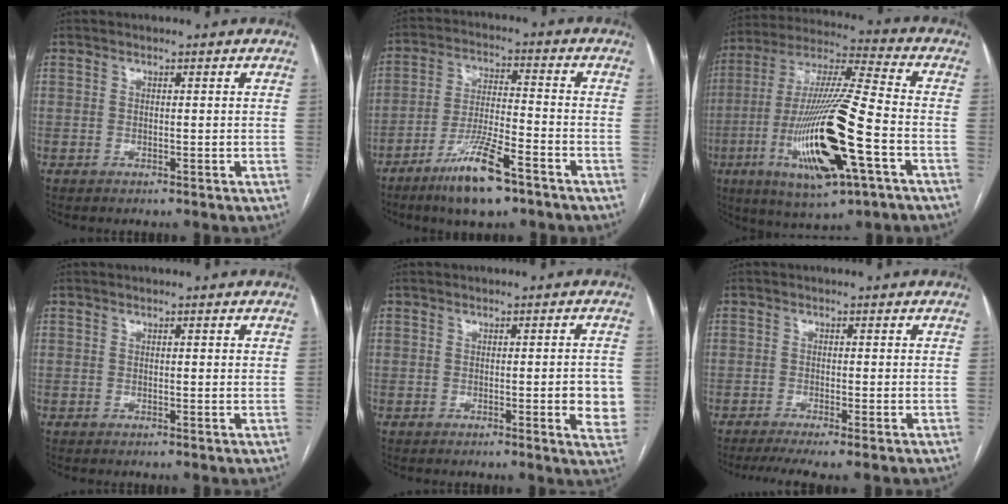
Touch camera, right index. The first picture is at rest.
{"total": 11.0, "force": [-7.1, 1.7, 8.2], "torque": [-0.158, -0.017, -0.127]}
{"total": 21.7, "force": [-6.9, 2.3, 20.5], "torque": [-0.427, -0.027, -0.119]}
{"total": 0.8, "force": [0.3, 0.2, 0.7], "torque": [-0.012, 0.001, 0.003]}
{"total": 5.3, "force": [-0.8, 1.0, 5.2], "torque": [-0.055, -0.003, -0.009]}
{"total": 4.9, "force": [-3.5, 0.1, 3.4], "torque": [-0.055, -0.009, -0.059]}